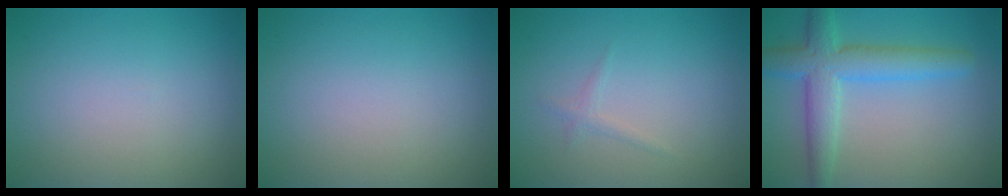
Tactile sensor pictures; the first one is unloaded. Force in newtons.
{"total": 0.0}
{"total": 0.8, "press": 0.8, "slide": 0.1}
{"total": 5.4, "press": 5.4, "slide": 0.3}